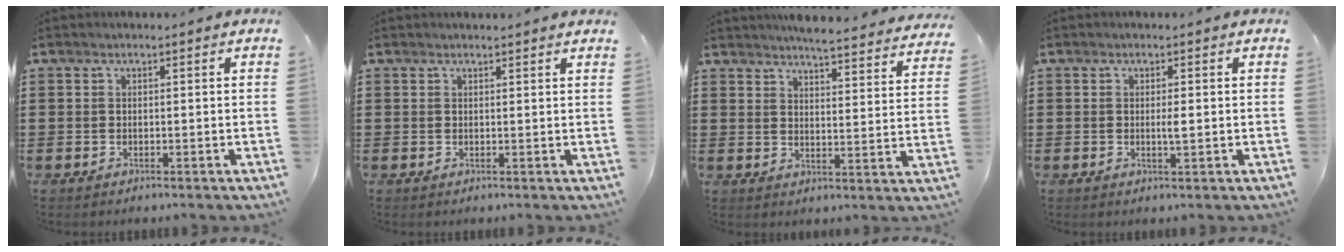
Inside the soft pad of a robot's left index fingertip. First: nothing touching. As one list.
[{"total": 0.9, "force": [0.9, 0.0, 0.2], "torque": [-0.006, -0.002, 0.018]}, {"total": 4.9, "force": [4.8, -0.3, 1.0], "torque": [-0.034, -0.035, 0.083]}, {"total": 1.5, "force": [0.1, 0.2, 1.5], "torque": [-0.029, -0.004, 0.001]}]